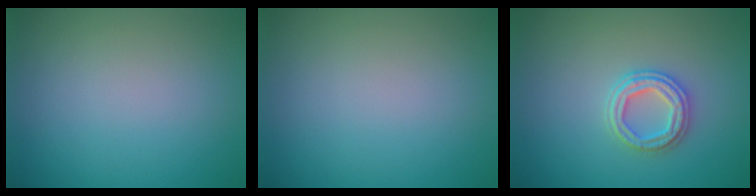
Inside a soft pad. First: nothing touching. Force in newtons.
{"total": 0.0}
{"total": 2.8, "press": 2.7, "slide": 0.8}